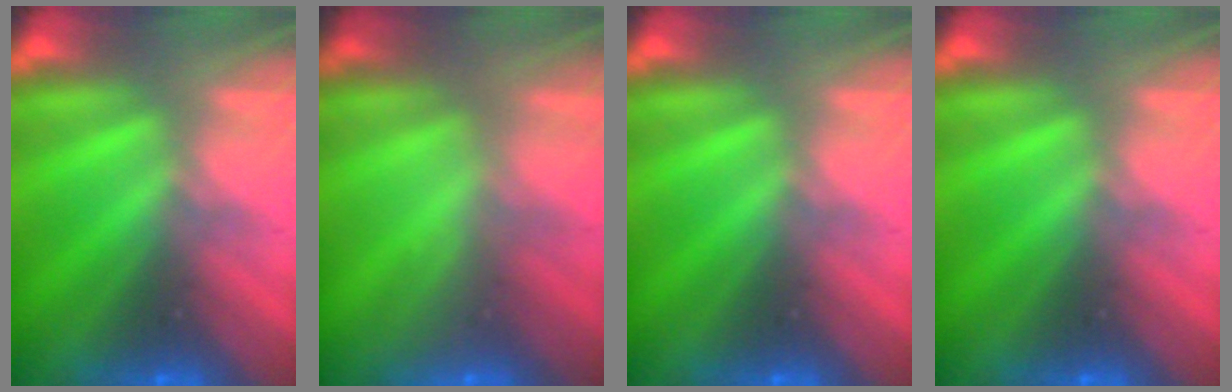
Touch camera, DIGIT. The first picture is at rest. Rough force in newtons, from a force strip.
{"total": 2.3}
{"total": 0.0}
{"total": 0.0}